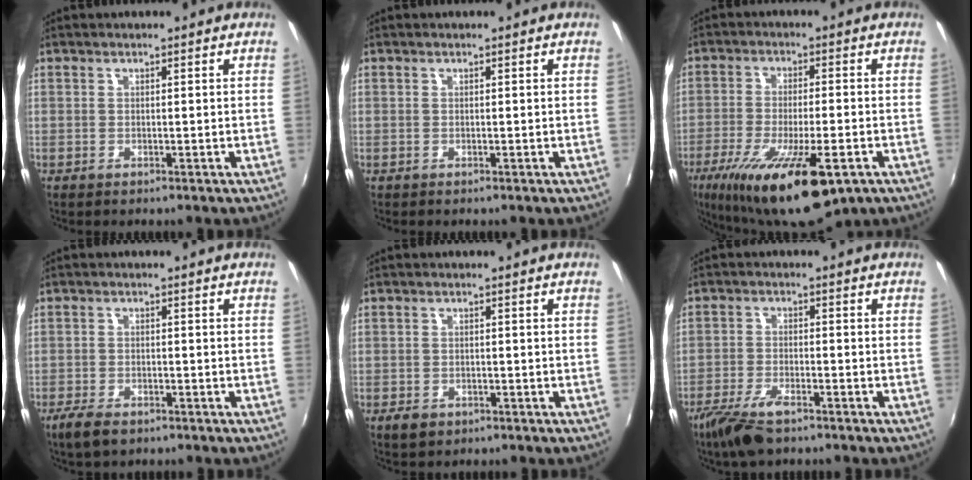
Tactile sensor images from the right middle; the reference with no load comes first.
{"total": 0.0}
{"total": 19.2, "force": [-11.2, 5.5, 14.6], "torque": [-0.278, -0.065, -0.182]}
{"total": 5.1, "force": [-3.6, 2.3, 2.9], "torque": [-0.078, -0.016, -0.065]}
{"total": 2.9, "force": [-1.7, 2.0, 1.3], "torque": [-0.031, -0.004, -0.025]}
{"total": 8.3, "force": [-5.9, 2.7, 5.2], "torque": [-0.130, -0.021, -0.116]}